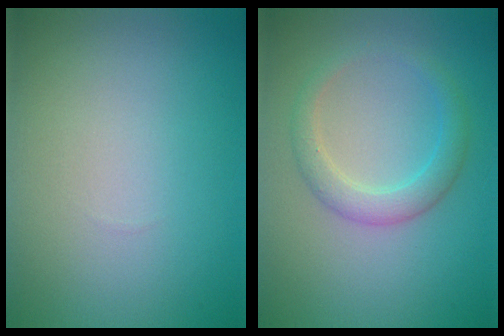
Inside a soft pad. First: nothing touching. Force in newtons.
{"total": 2.5, "press": 2.5, "slide": 0.1}